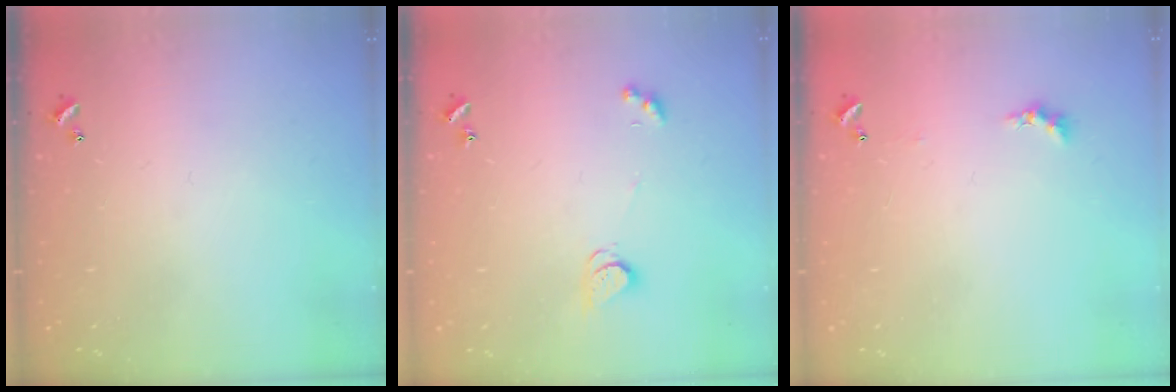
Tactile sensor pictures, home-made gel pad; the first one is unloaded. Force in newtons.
{"total": 2.5, "press": 2.4, "slide": 0.3}
{"total": 0.6, "press": 0.4, "slide": 0.5}